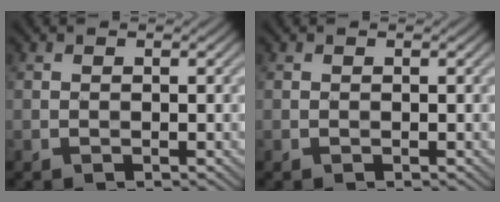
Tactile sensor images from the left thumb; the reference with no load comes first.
{"total": 0.0}